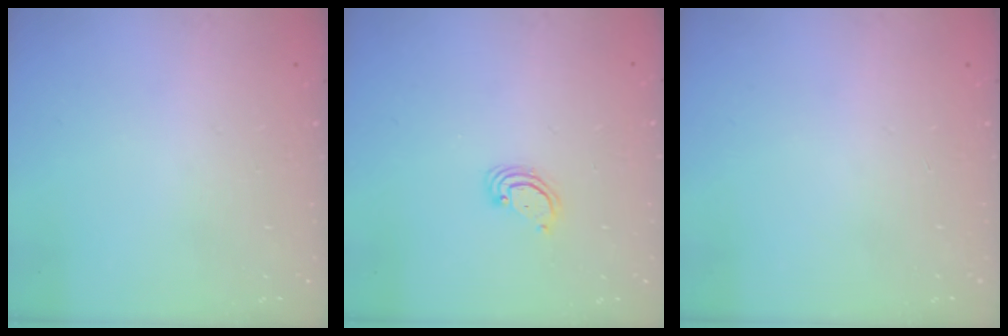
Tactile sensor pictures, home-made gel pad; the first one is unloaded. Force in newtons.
{"total": 2.8, "press": 2.8, "slide": 0.3}
{"total": 0.0}